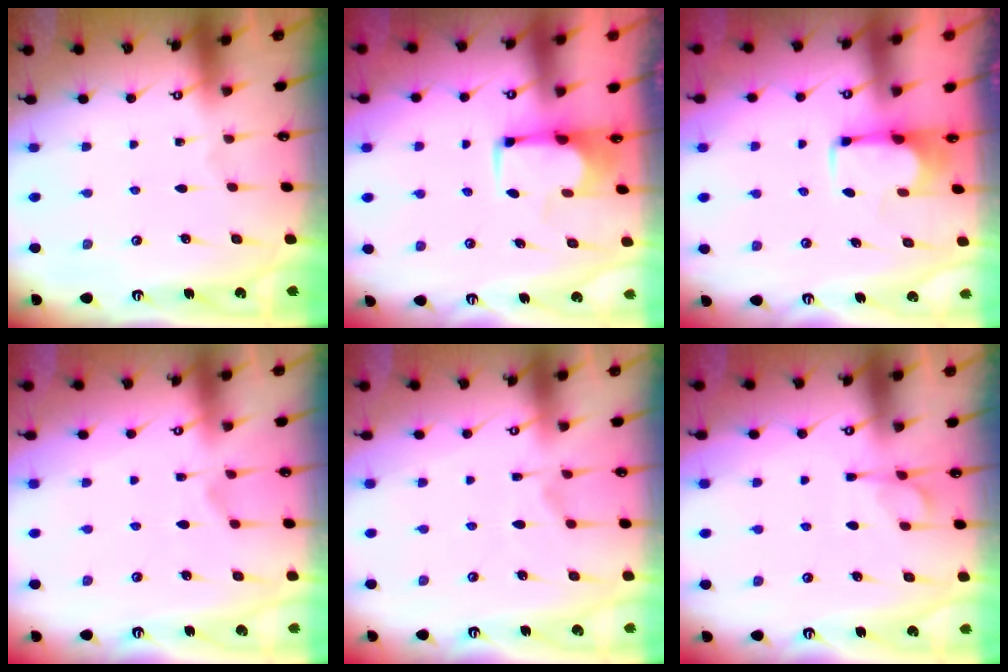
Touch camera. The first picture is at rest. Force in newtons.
{"total": 2.0, "press": 1.7, "slide": 1.0}
{"total": 1.8, "press": 1.5, "slide": 0.9}
{"total": 1.9, "press": 1.3, "slide": 1.3}
{"total": 6.0, "press": 5.8, "slide": 1.4}
{"total": 1.2, "press": 0.2, "slide": 1.2}